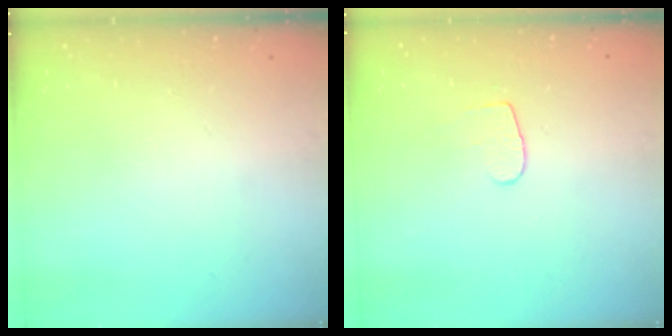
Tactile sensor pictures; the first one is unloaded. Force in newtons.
{"total": 3.9, "press": 3.9, "slide": 0.4}